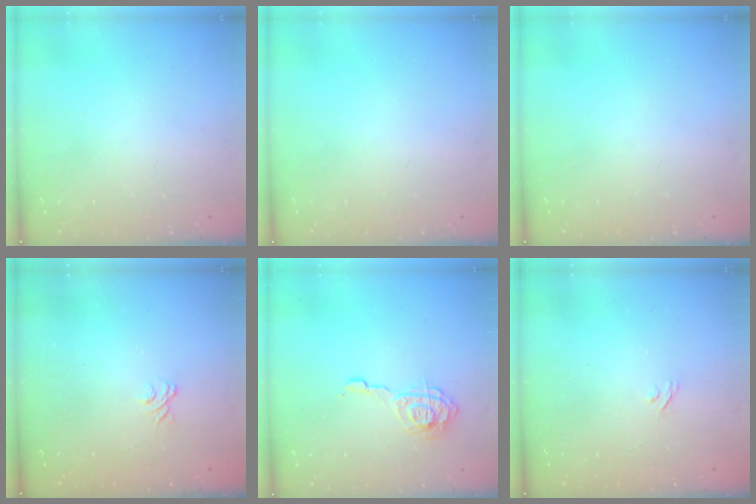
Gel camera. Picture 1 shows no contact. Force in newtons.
{"total": 0.0}
{"total": 0.0}
{"total": 1.9, "press": 1.5, "slide": 1.1}
{"total": 10.3, "press": 10.3, "slide": 1.0}
{"total": 2.2, "press": 1.9, "slide": 1.1}